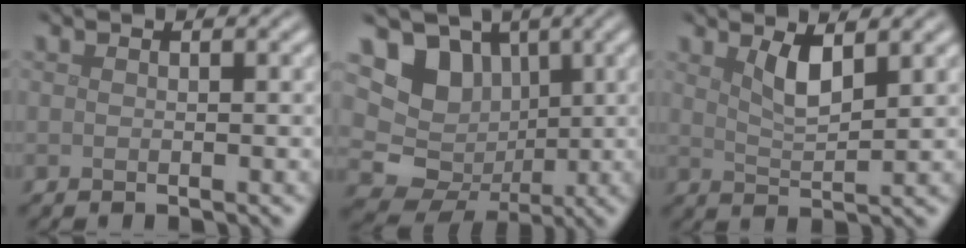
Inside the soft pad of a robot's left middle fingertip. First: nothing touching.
{"total": 10.4, "force": [2.3, 9.2, 4.3], "torque": [-0.087, 0.017, 0.017]}
{"total": 2.8, "force": [1.7, 0.8, 2.1], "torque": [-0.042, -0.008, 0.034]}